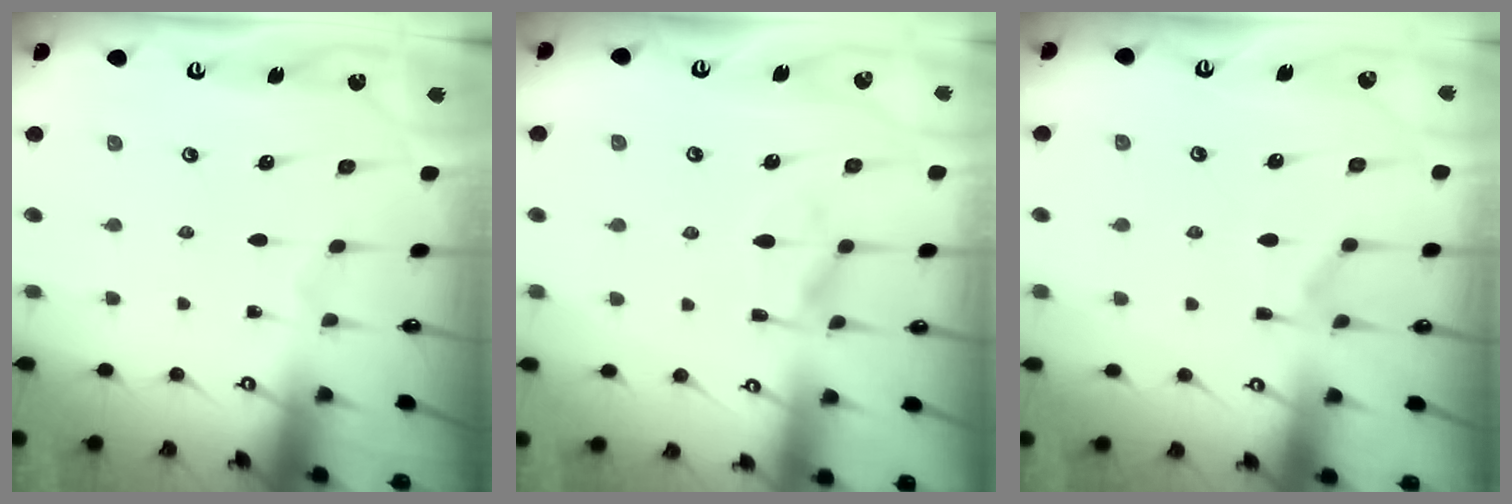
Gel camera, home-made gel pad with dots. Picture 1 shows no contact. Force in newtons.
{"total": 1.7, "press": 1.1, "slide": 1.3}
{"total": 1.9, "press": 1.4, "slide": 1.3}